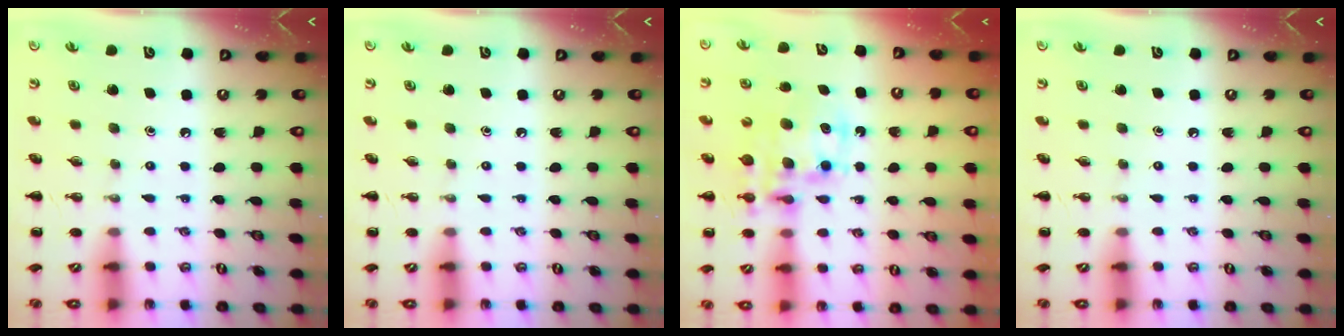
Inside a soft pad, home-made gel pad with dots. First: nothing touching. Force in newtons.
{"total": 0.0}
{"total": 12.0, "press": 11.7, "slide": 2.7}
{"total": 0.0}